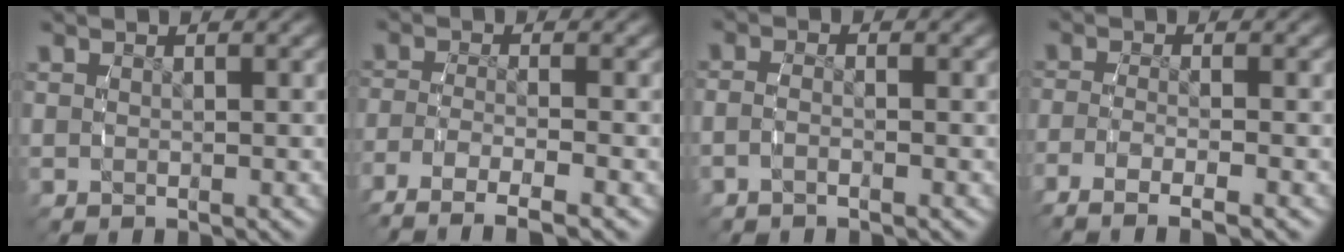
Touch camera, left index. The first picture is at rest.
{"total": 6.4, "force": [-5.0, 2.1, 3.5], "torque": [-0.077, -0.026, -0.069]}
{"total": 1.4, "force": [-1.1, 0.1, 0.8], "torque": [-0.023, 0.001, -0.026]}
{"total": 5.0, "force": [-3.8, 1.3, 2.9], "torque": [-0.066, -0.018, -0.055]}